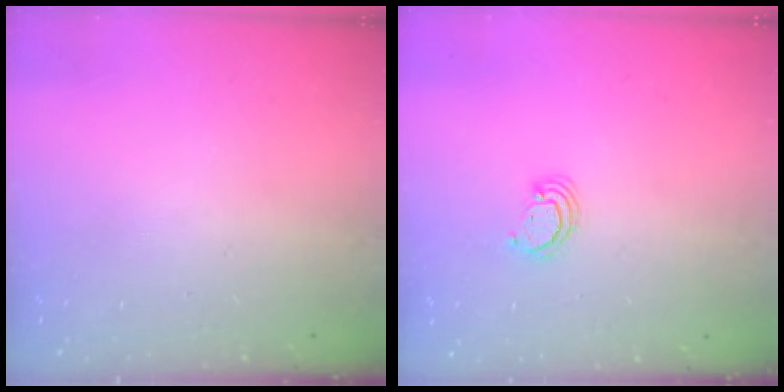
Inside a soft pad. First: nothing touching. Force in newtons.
{"total": 2.6, "press": 2.5, "slide": 0.2}